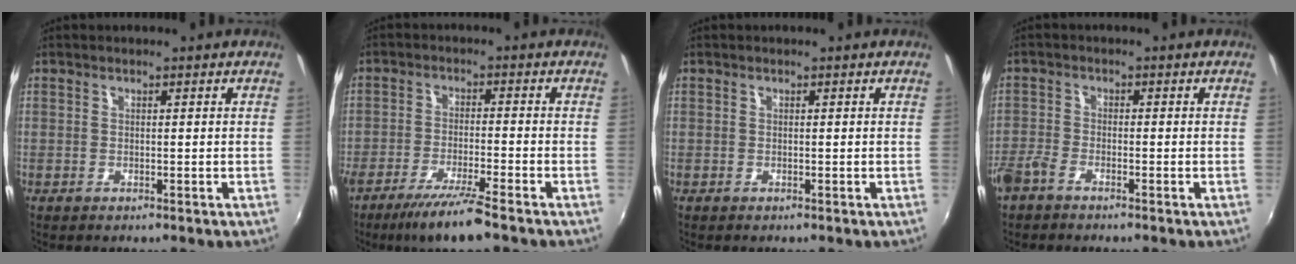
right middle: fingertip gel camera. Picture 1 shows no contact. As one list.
[{"total": 8.4, "force": [-6.3, 0.1, 5.6], "torque": [-0.120, -0.013, -0.108]}, {"total": 0.0}, {"total": 4.0, "force": [-3.1, 1.3, 2.0], "torque": [-0.058, -0.005, -0.069]}]